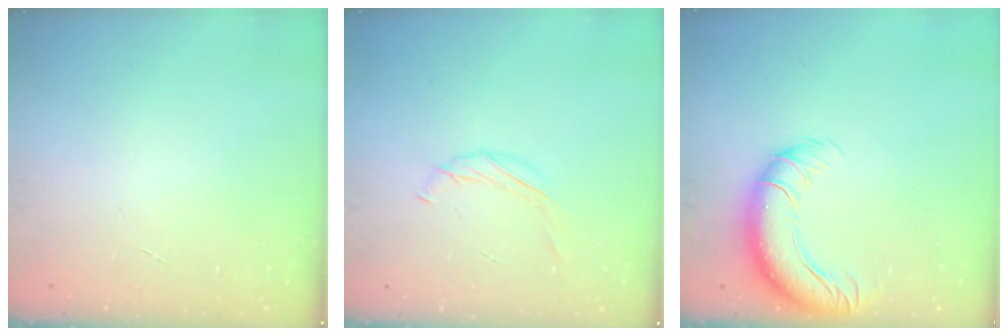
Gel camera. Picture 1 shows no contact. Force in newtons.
{"total": 7.1, "press": 7.0, "slide": 0.8}
{"total": 11.7, "press": 11.3, "slide": 2.9}